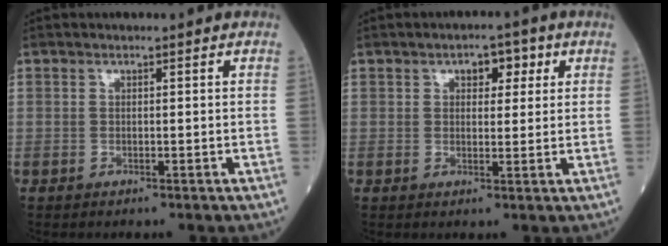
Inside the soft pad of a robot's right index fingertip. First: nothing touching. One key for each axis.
{"total": 3.8, "fx": 1.7, "fy": 2.1, "fz": 2.7, "tx": -0.031, "ty": 0.013, "tz": 0.022}